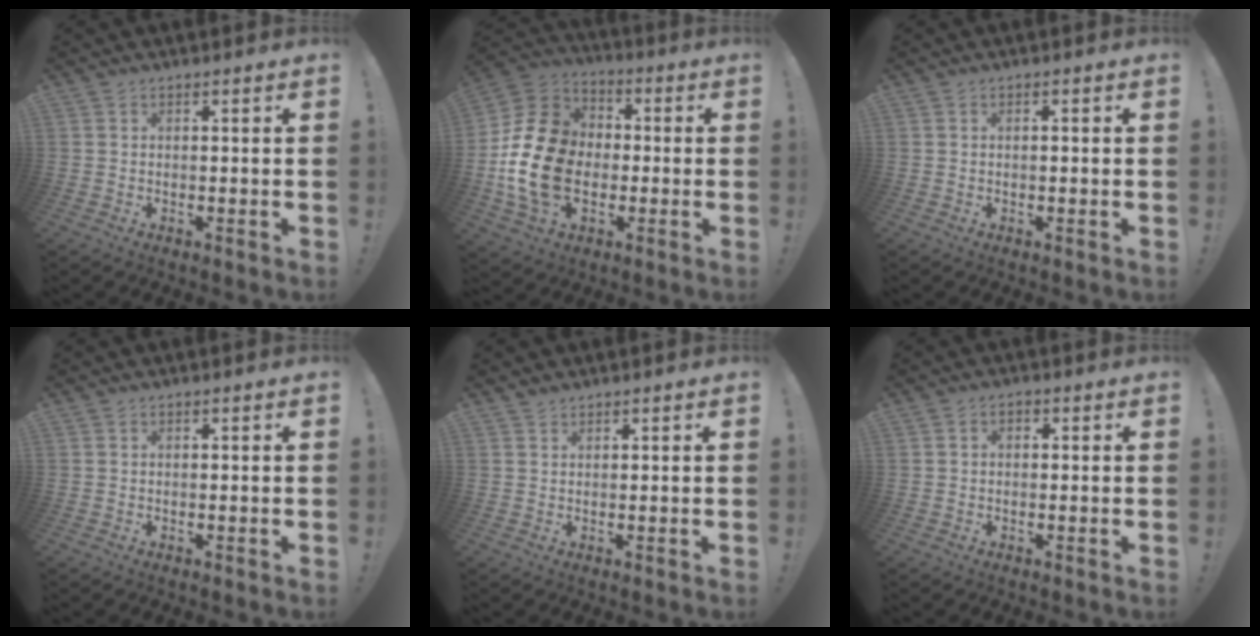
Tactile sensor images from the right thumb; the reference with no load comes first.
{"total": 20.8, "force": [-2.7, 16.0, 13.0], "torque": [-0.233, 0.029, -0.034]}
{"total": 0.6, "force": [-0.2, 0.0, 0.6], "torque": [-0.003, -0.004, -0.006]}
{"total": 0.0}
{"total": 1.1, "force": [1.0, 0.5, -0.2], "torque": [0.007, -0.003, 0.018]}
{"total": 1.5, "force": [-0.7, 1.1, 0.7], "torque": [-0.009, 0.005, -0.014]}